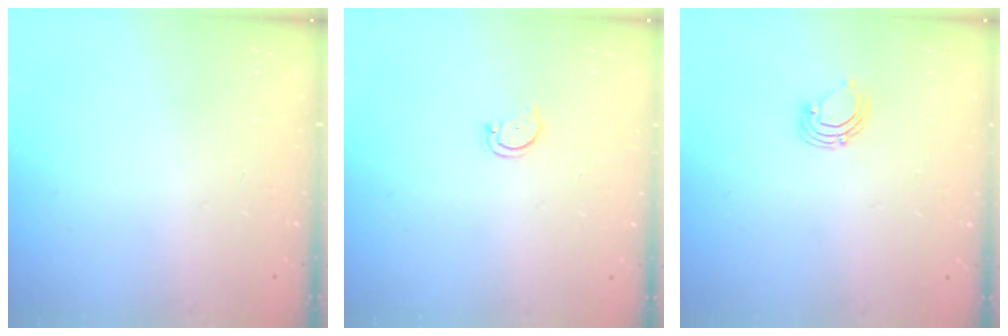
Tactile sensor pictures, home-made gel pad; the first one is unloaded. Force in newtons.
{"total": 2.9, "press": 2.9, "slide": 0.4}
{"total": 3.5, "press": 3.5, "slide": 0.2}